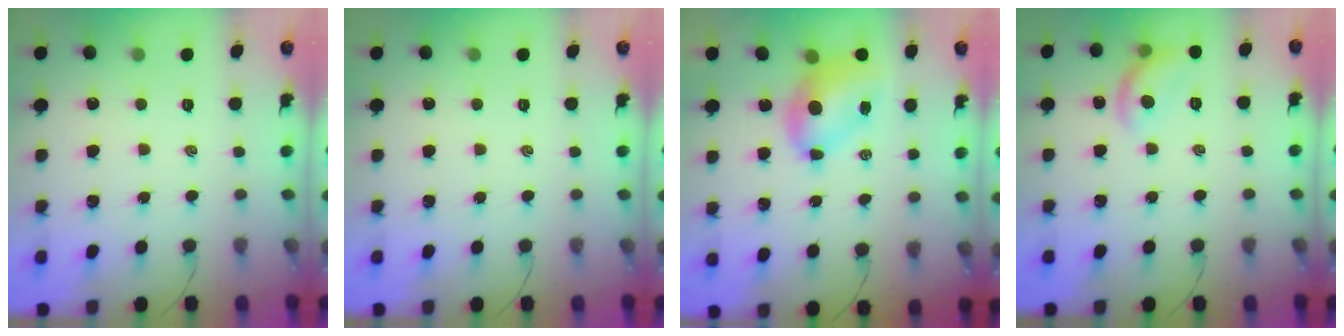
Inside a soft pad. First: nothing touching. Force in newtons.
{"total": 0.0}
{"total": 7.0, "press": 6.9, "slide": 1.2}
{"total": 9.6, "press": 9.6, "slide": 0.1}